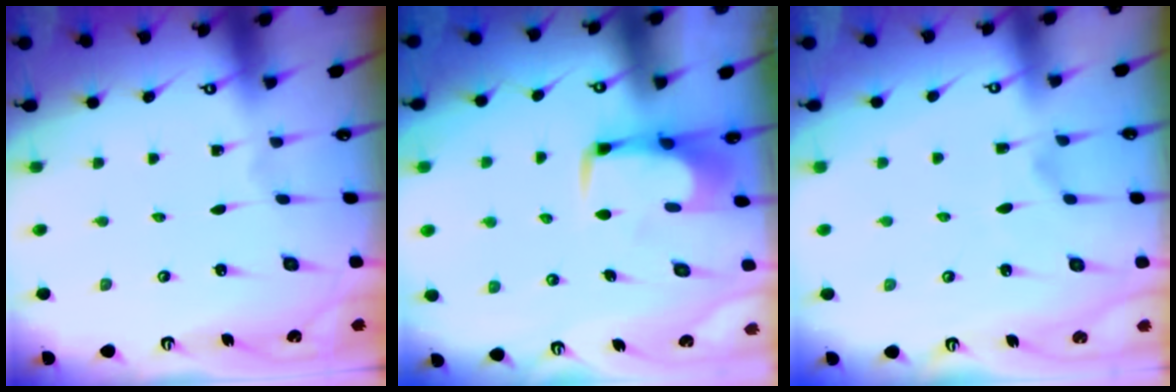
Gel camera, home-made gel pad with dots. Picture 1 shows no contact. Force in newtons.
{"total": 1.6, "press": 1.4, "slide": 0.7}
{"total": 1.2, "press": 0.0, "slide": 1.2}